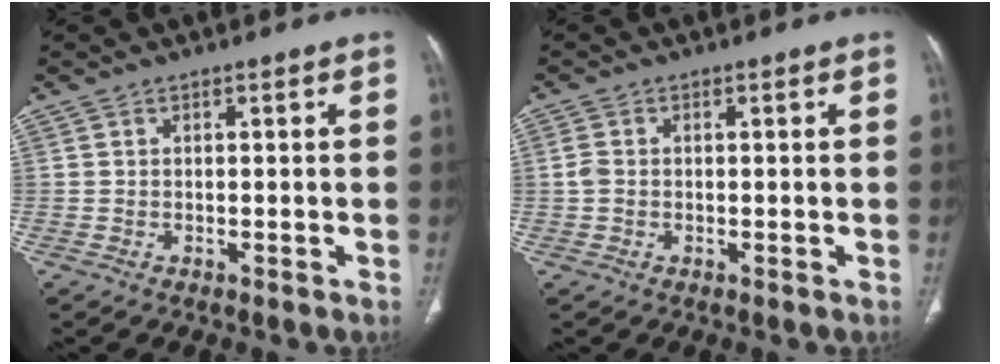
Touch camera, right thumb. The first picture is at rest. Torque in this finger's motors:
{"motor_torque": [-0.26, -0.51, 0.23, 0.27, -0.01]}